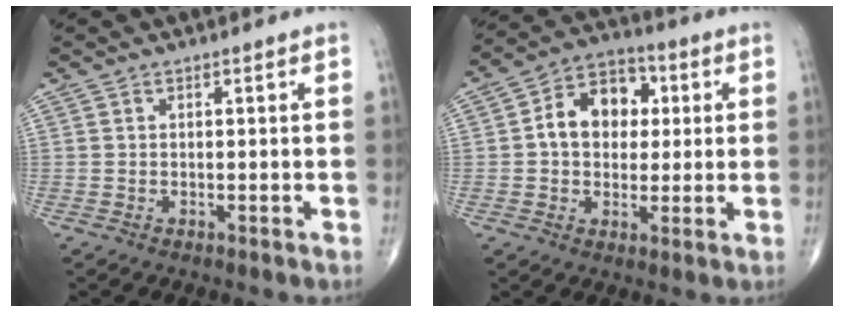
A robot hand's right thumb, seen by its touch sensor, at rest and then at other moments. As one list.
[{"total": 10.3, "force": [1.4, 7.8, 6.6], "torque": [-0.072, 0.019, 0.014]}]